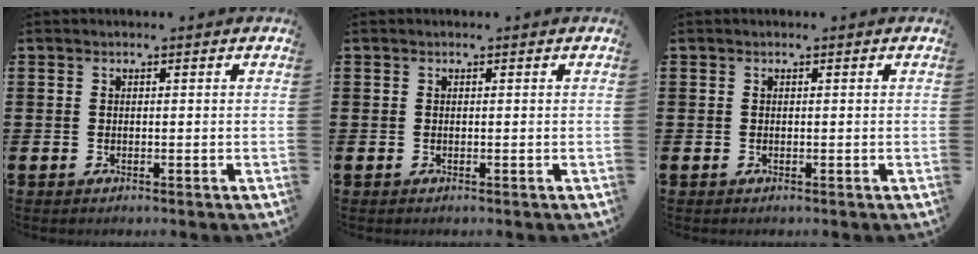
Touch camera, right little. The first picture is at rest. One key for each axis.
{"total": 0.0}
{"total": 0.0}